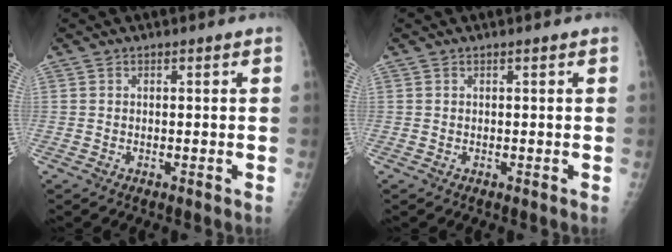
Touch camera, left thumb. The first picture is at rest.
{"total": 0.0}